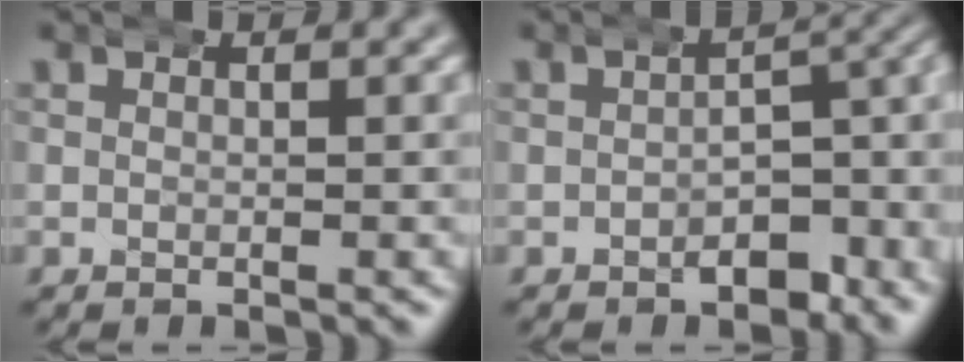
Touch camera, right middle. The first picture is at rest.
{"total": 5.0, "force": [-1.3, 2.4, 4.2], "torque": [-0.040, 0.006, -0.021]}